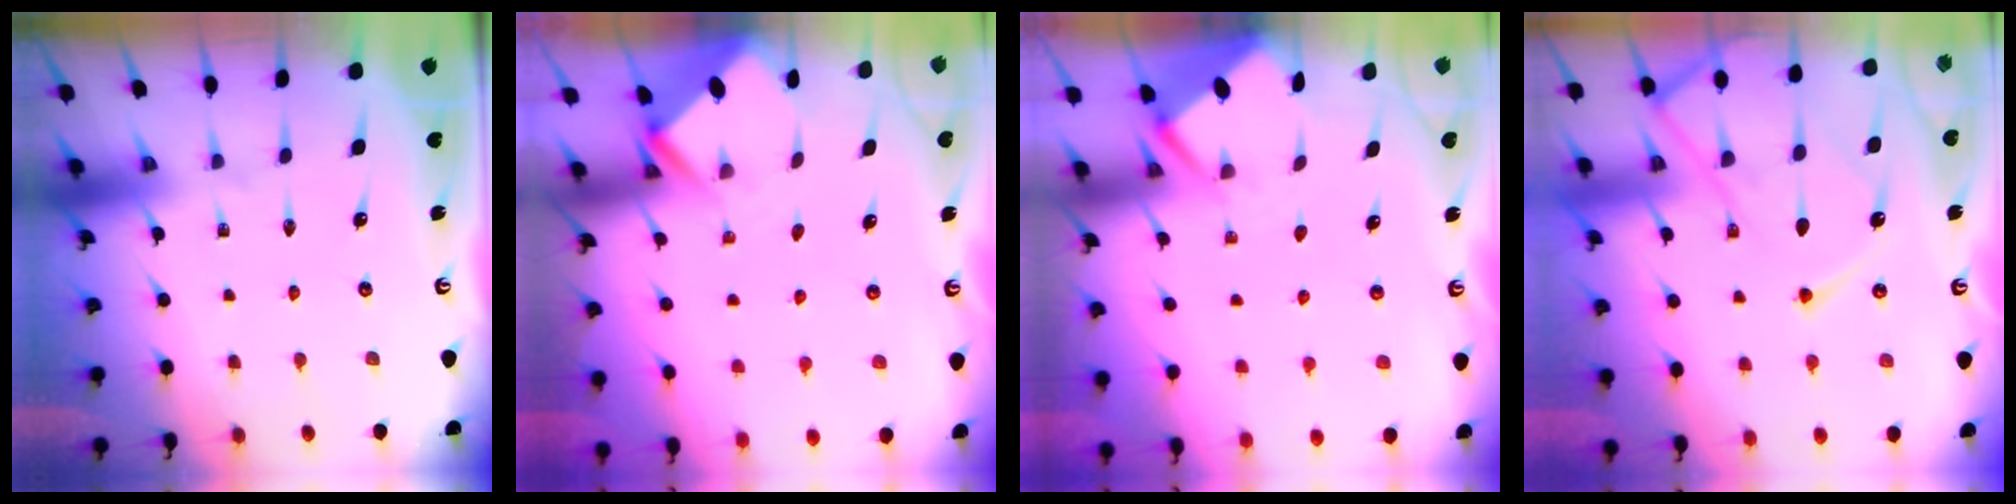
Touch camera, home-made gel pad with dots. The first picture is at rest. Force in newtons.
{"total": 2.0, "press": 2.0, "slide": 0.2}
{"total": 2.8, "press": 2.8, "slide": 0.2}
{"total": 12.8, "press": 12.8, "slide": 1.3}